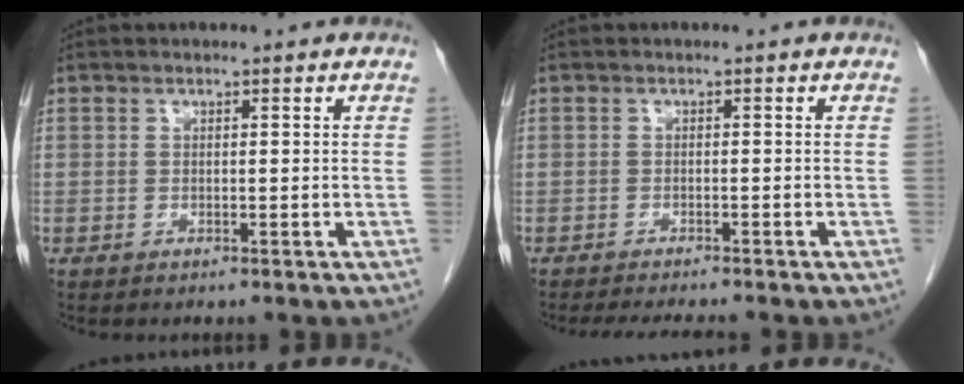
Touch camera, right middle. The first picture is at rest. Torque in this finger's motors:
{"motor_torque": [0.04, -0.02, 0.00, 0.00]}